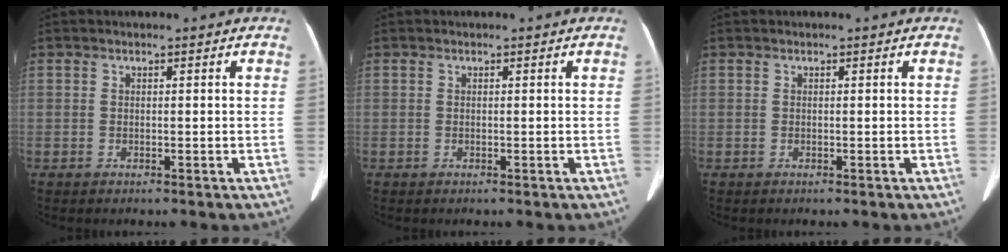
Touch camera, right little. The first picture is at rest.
{"total": 0.0}
{"total": 0.0}